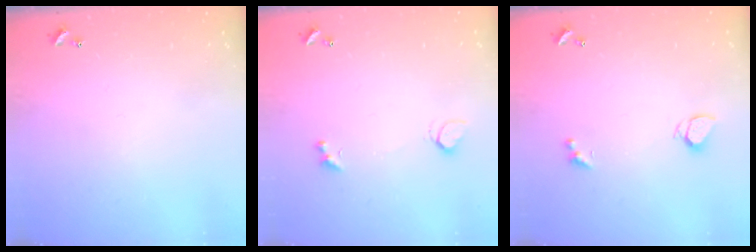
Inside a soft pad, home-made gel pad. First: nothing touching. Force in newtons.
{"total": 1.8, "press": 1.8, "slide": 0.5}
{"total": 2.4, "press": 2.3, "slide": 0.6}